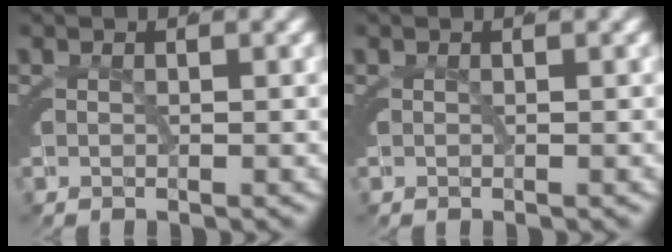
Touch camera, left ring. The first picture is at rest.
{"total": 0.0}